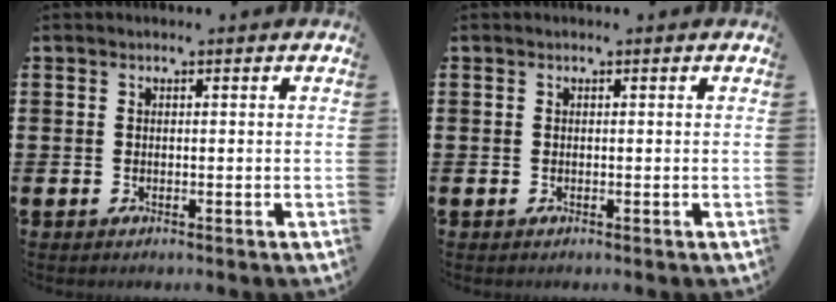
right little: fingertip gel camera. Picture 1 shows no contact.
{"total": 0.0}